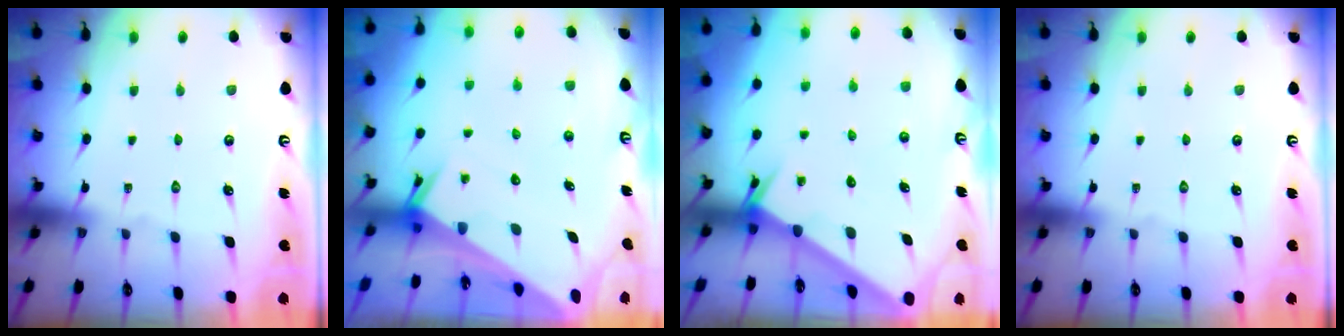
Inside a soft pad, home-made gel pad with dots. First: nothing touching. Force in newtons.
{"total": 3.6, "press": 3.6, "slide": 0.3}
{"total": 2.5, "press": 2.5, "slide": 0.2}
{"total": 0.0}